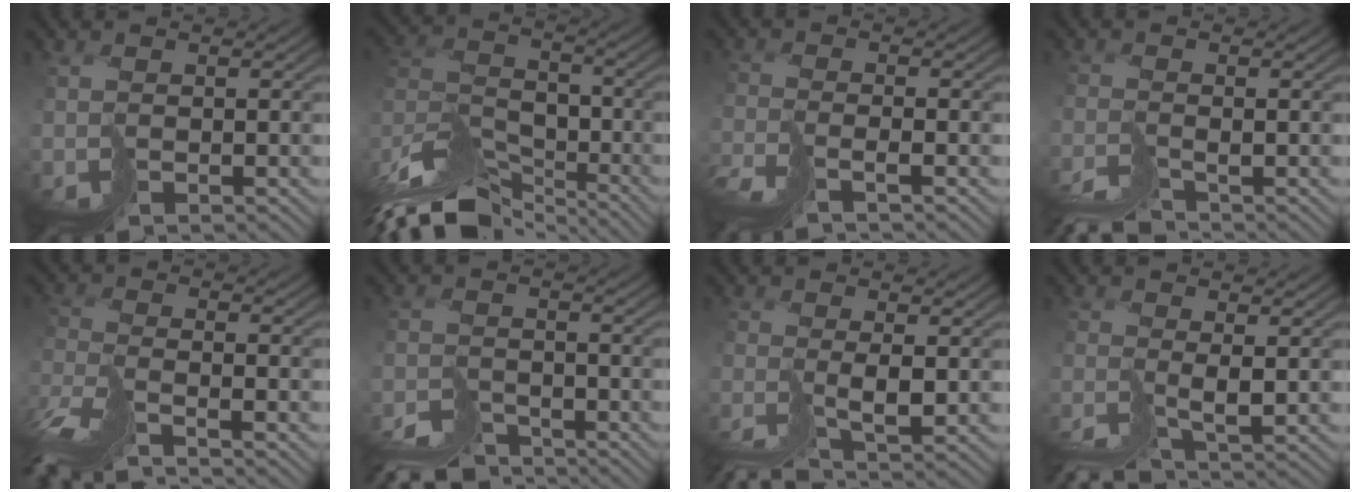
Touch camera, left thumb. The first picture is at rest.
{"total": 12.6, "force": [-10.8, 4.1, 5.0], "torque": [-0.126, -0.009, -0.196]}
{"total": 3.2, "force": [-2.9, -0.9, 1.0], "torque": [-0.020, -0.003, -0.061]}
{"total": 3.9, "force": [-3.8, -0.7, 0.6], "torque": [0.004, 0.001, -0.070]}
{"total": 7.2, "force": [-6.6, 0.3, 3.0], "torque": [-0.062, -0.006, -0.128]}
{"total": 6.7, "force": [-6.5, 1.3, 1.1], "torque": [-0.002, -0.010, -0.104]}
{"total": 2.9, "force": [-1.9, -0.6, 2.0], "torque": [-0.028, -0.004, -0.039]}
{"total": 2.9, "force": [-2.2, -0.3, 1.9], "torque": [-0.022, -0.008, -0.041]}